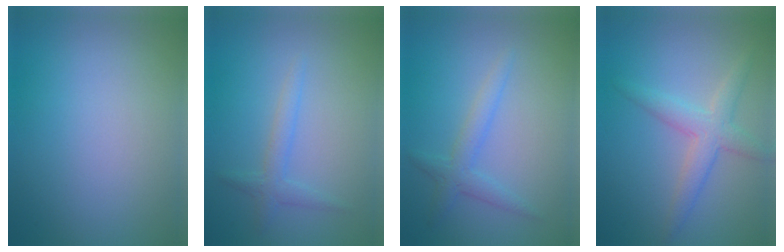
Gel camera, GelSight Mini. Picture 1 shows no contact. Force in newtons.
{"total": 1.8, "press": 1.7, "slide": 0.1}
{"total": 2.2, "press": 2.2, "slide": 0.1}
{"total": 3.2, "press": 3.2, "slide": 0.2}